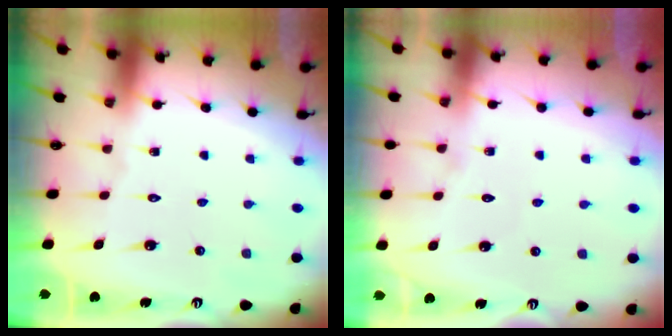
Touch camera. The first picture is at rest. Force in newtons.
{"total": 3.5, "press": 3.5, "slide": 0.4}